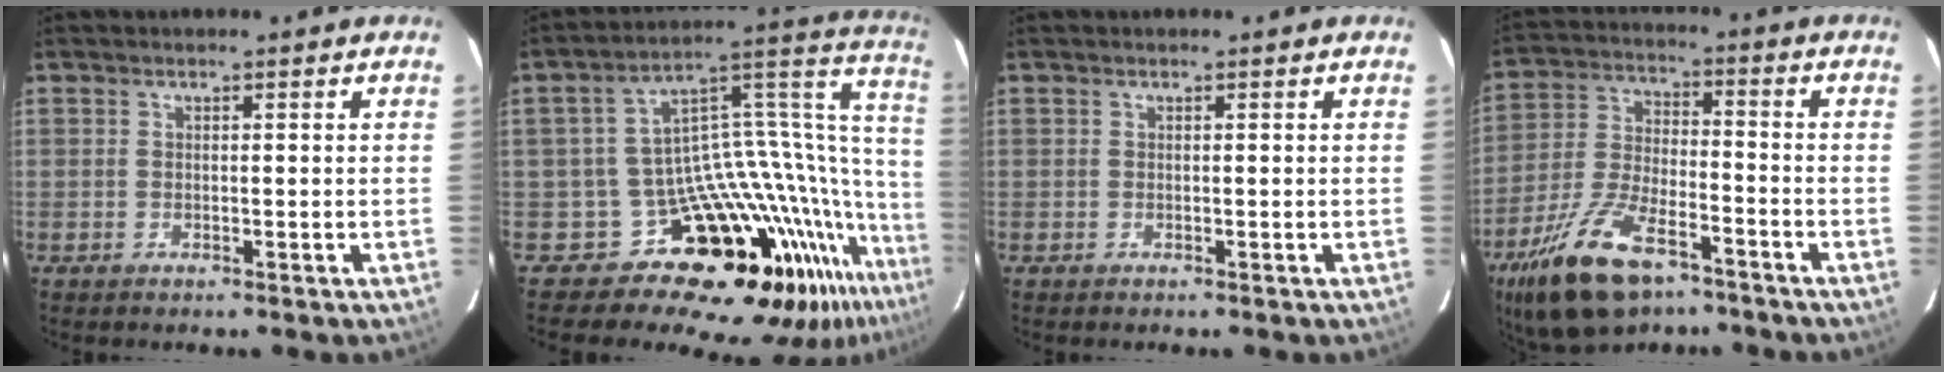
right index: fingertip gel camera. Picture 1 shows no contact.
{"total": 21.2, "force": [-14.1, 8.4, 13.4], "torque": [-0.142, 0.021, -0.239]}
{"total": 0.0}
{"total": 17.0, "force": [-11.0, 7.1, 10.9], "torque": [-0.235, -0.025, -0.200]}